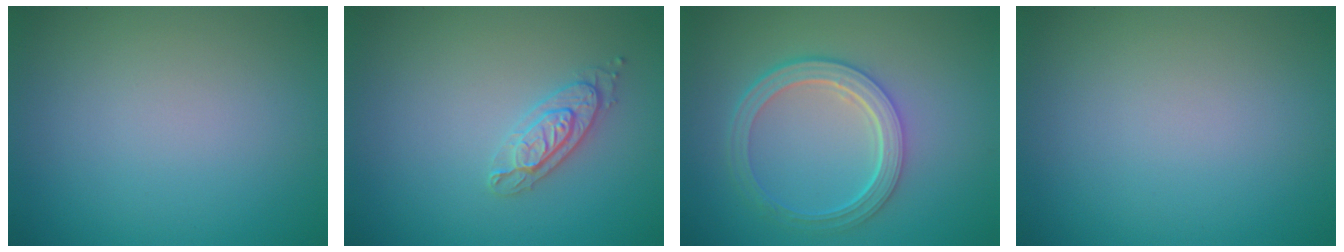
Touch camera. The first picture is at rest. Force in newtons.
{"total": 2.2, "press": 2.2, "slide": 0.3}
{"total": 4.8, "press": 3.5, "slide": 3.2}
{"total": 0.0}